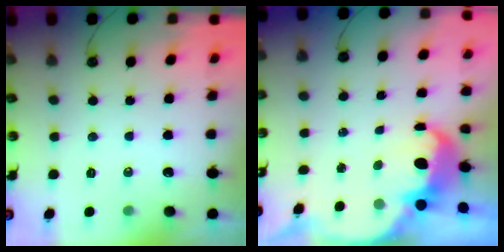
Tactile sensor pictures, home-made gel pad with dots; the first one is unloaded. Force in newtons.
{"total": 5.5, "press": 5.5, "slide": 0.5}